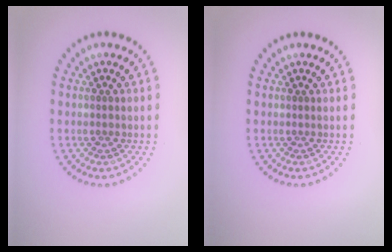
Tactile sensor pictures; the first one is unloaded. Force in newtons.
{"total": 0.0}